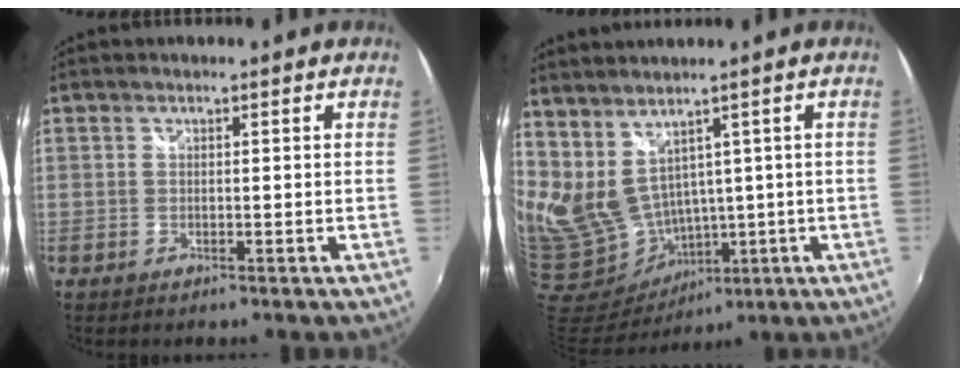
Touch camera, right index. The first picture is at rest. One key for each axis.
{"total": 15.4, "fx": 4.6, "fy": 10.6, "fz": 10.2, "tx": -0.239, "ty": -0.024, "tz": 0.133}